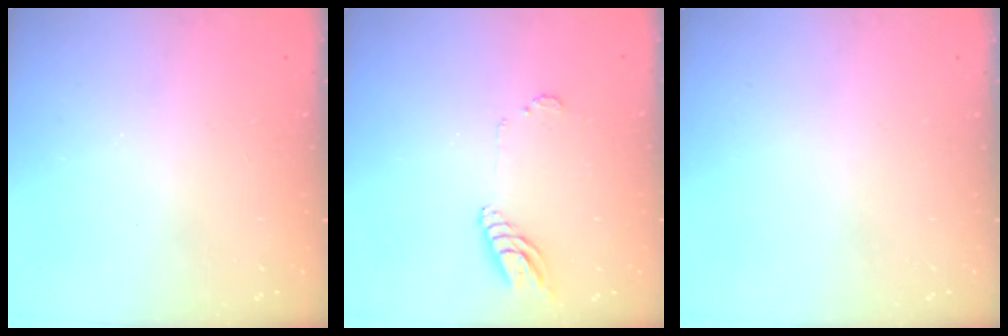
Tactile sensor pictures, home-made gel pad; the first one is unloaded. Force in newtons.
{"total": 9.4, "press": 9.3, "slide": 1.1}
{"total": 0.0}